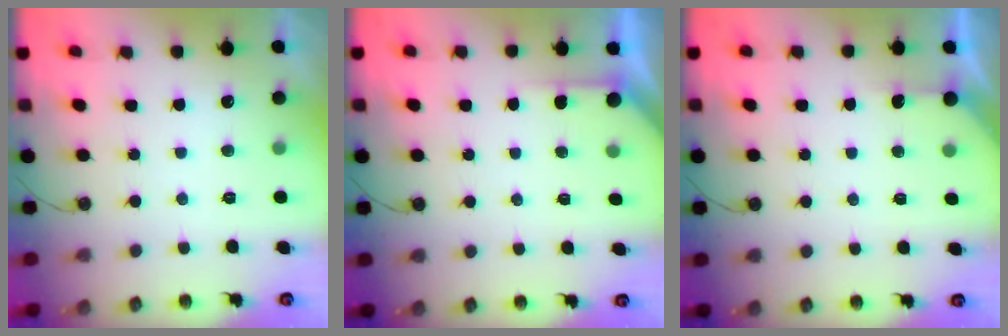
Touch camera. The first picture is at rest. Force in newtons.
{"total": 2.9, "press": 2.9, "slide": 0.2}
{"total": 2.5, "press": 2.5, "slide": 0.2}